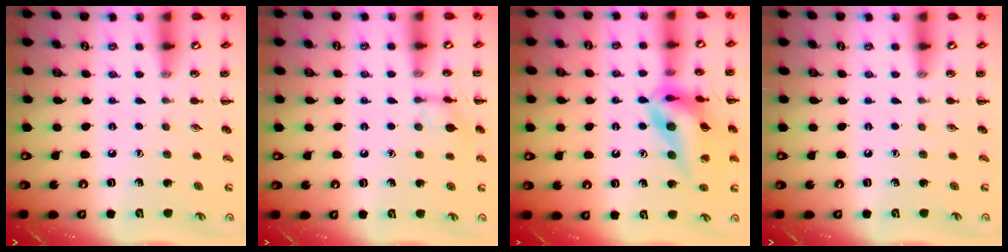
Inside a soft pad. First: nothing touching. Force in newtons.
{"total": 7.3, "press": 7.2, "slide": 0.7}
{"total": 17.4, "press": 17.1, "slide": 2.9}
{"total": 0.0}